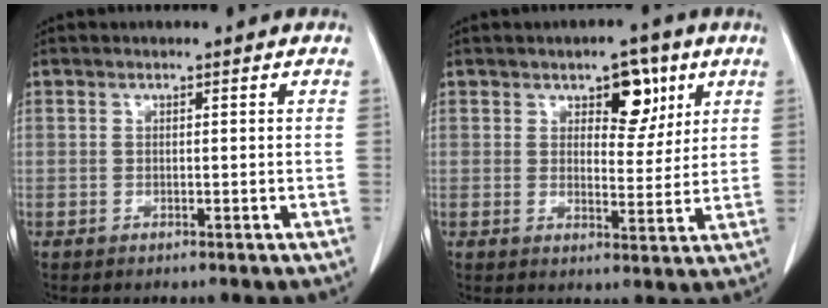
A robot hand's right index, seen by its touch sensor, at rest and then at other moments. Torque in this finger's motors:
{"motor_torque": [0.34, 0.34, 0.22, 0.03]}